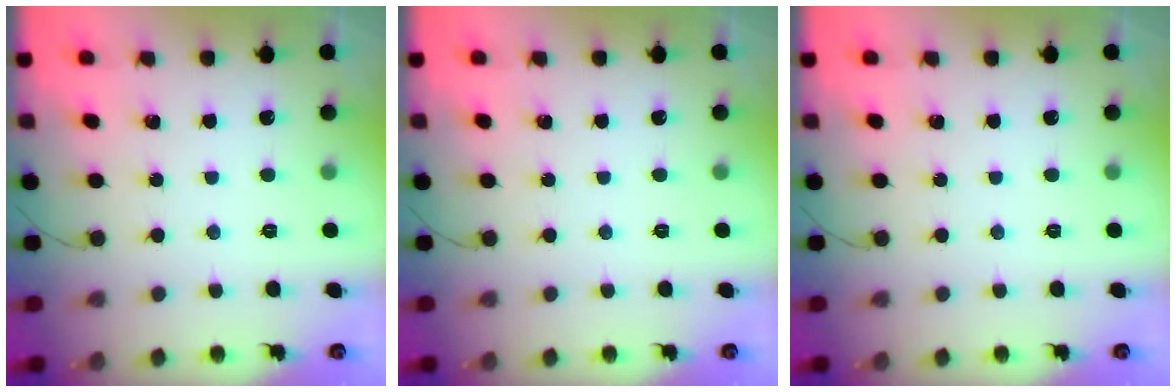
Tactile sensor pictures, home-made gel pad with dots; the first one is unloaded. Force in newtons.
{"total": 0.0}
{"total": 0.0}